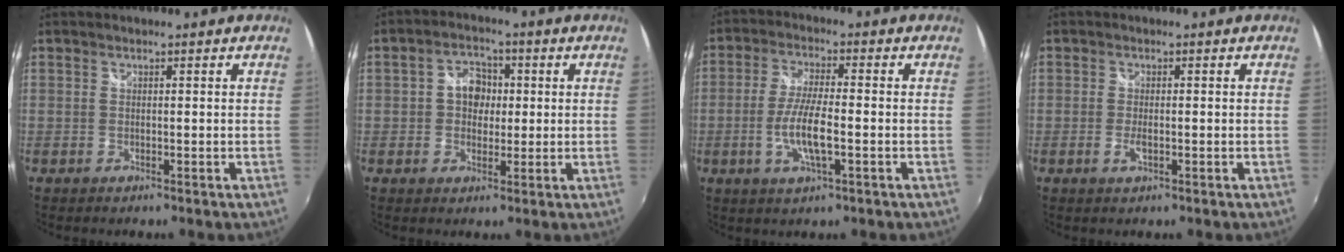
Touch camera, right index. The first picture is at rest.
{"total": 5.7, "force": [0.4, 4.7, 3.2], "torque": [-0.053, 0.017, 0.006]}
{"total": 8.0, "force": [-2.1, 1.7, 7.6], "torque": [-0.153, -0.005, -0.042]}
{"total": 2.0, "force": [-0.7, 0.7, 1.7], "torque": [-0.035, -0.004, -0.012]}